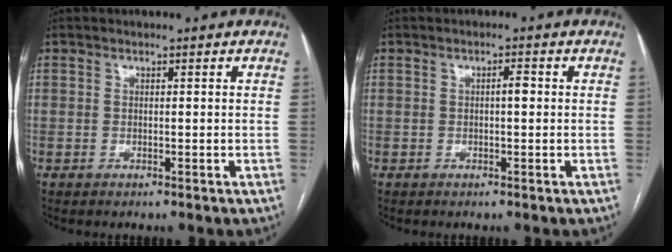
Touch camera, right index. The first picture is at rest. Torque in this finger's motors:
{"motor_torque": [0.26, -0.04, 0.21, 0.04]}